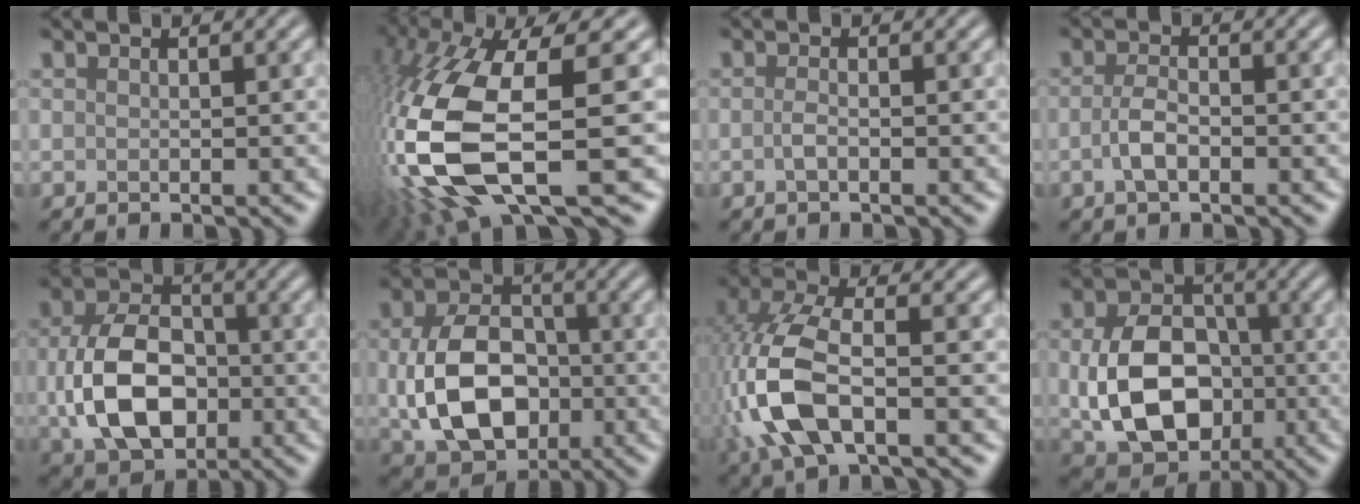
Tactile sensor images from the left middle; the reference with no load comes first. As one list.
[{"total": 14.7, "force": [-3.1, 4.9, 13.4], "torque": [-0.317, -0.014, -0.047]}, {"total": 0.9, "force": [-0.4, 0.3, 0.8], "torque": [-0.018, 0.002, -0.010]}, {"total": 2.1, "force": [-0.7, 1.0, 1.8], "torque": [-0.037, 0.003, -0.019]}, {"total": 9.0, "force": [-1.0, 6.3, 6.3], "torque": [-0.137, -0.004, -0.018]}, {"total": 9.6, "force": [-0.9, 6.9, 6.6], "torque": [-0.141, -0.009, -0.011]}, {"total": 8.4, "force": [-2.3, 3.9, 7.1], "torque": [-0.175, 0.012, -0.056]}, {"total": 10.5, "force": [-1.1, 7.8, 6.9], "torque": [-0.139, -0.012, -0.012]}]